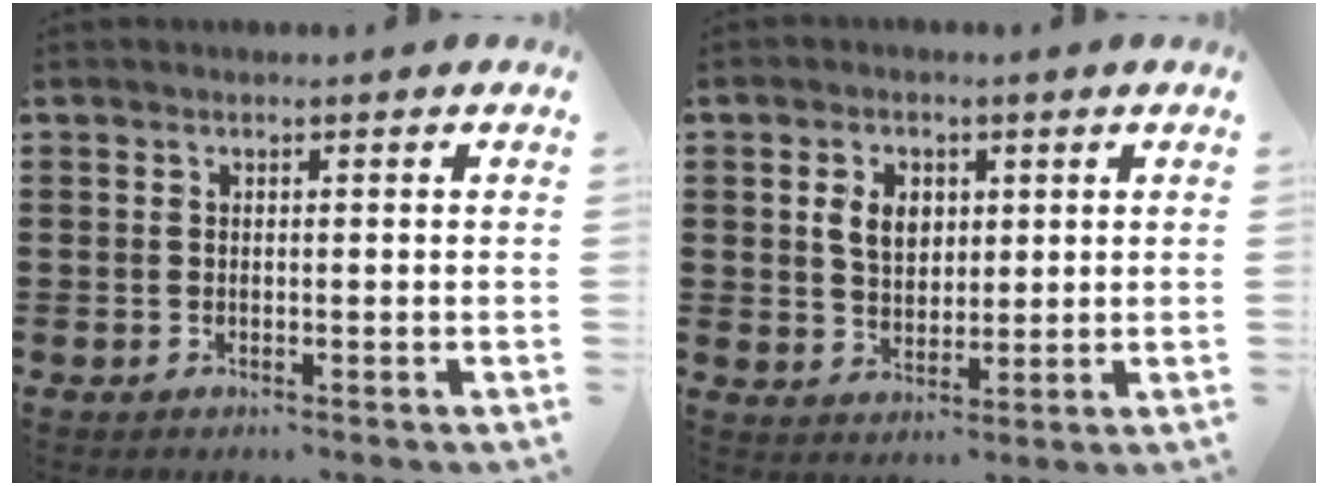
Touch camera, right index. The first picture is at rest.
{"total": 5.0, "force": [1.5, 3.5, 3.2], "torque": [-0.066, 0.010, 0.023]}